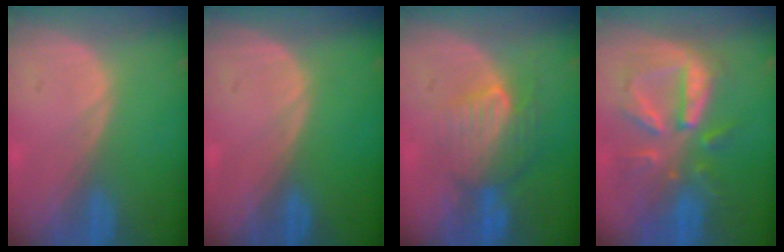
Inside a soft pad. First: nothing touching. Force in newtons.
{"total": 0.0}
{"total": 7.5, "press": 7.3, "slide": 1.6}
{"total": 9.9, "press": 9.0, "slide": 4.1}